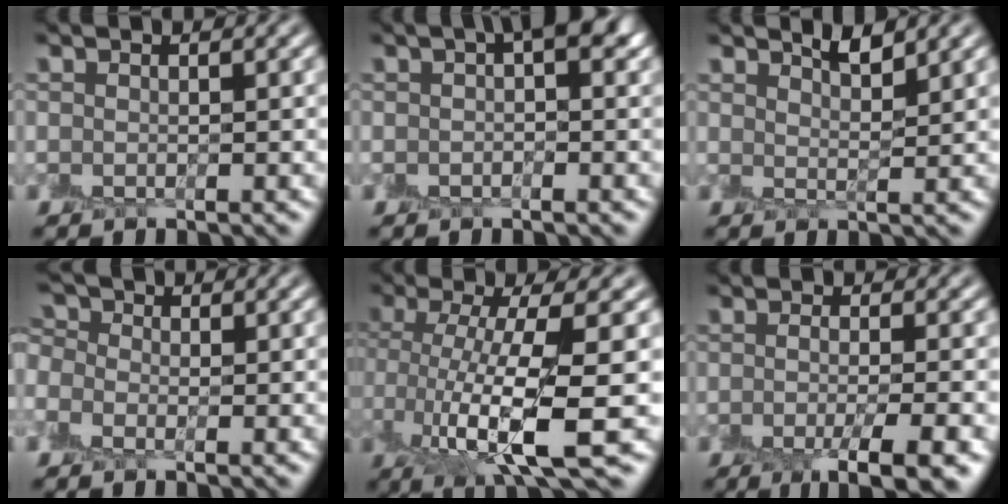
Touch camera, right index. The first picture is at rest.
{"total": 4.9, "force": [1.7, 2.3, 3.9], "torque": [-0.040, 0.014, 0.016]}
{"total": 2.1, "force": [1.8, 0.1, 1.0], "torque": [-0.011, 0.000, 0.026]}
{"total": 3.1, "force": [-0.2, 2.5, 1.8], "torque": [-0.042, 0.012, -0.016]}
{"total": 7.8, "force": [-1.0, 1.8, 7.5], "torque": [-0.150, -0.014, -0.015]}
{"total": 5.8, "force": [-3.0, 1.4, 4.8], "torque": [-0.067, -0.012, -0.043]}